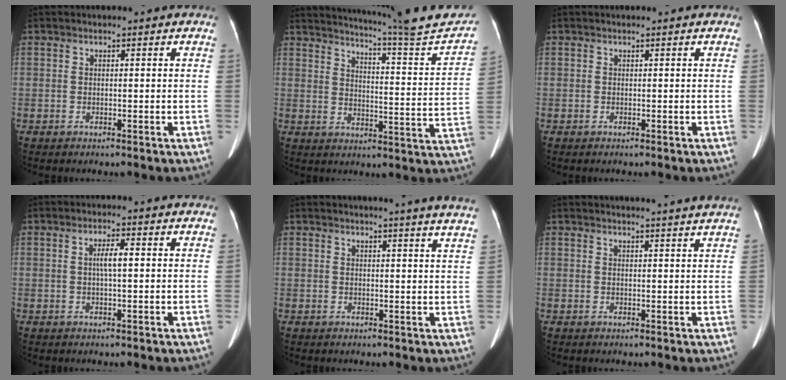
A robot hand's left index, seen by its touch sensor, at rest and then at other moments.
{"total": 20.5, "force": [19.0, -0.2, 7.9], "torque": [-0.113, -0.062, 0.233]}
{"total": 0.0}
{"total": 2.6, "force": [0.3, 0.3, 2.5], "torque": [-0.047, 0.003, 0.005]}
{"total": 10.8, "force": [9.8, -1.1, 4.3], "torque": [-0.053, -0.032, 0.092]}
{"total": 9.2, "force": [8.7, -1.0, 3.0], "torque": [-0.033, 0.001, 0.086]}